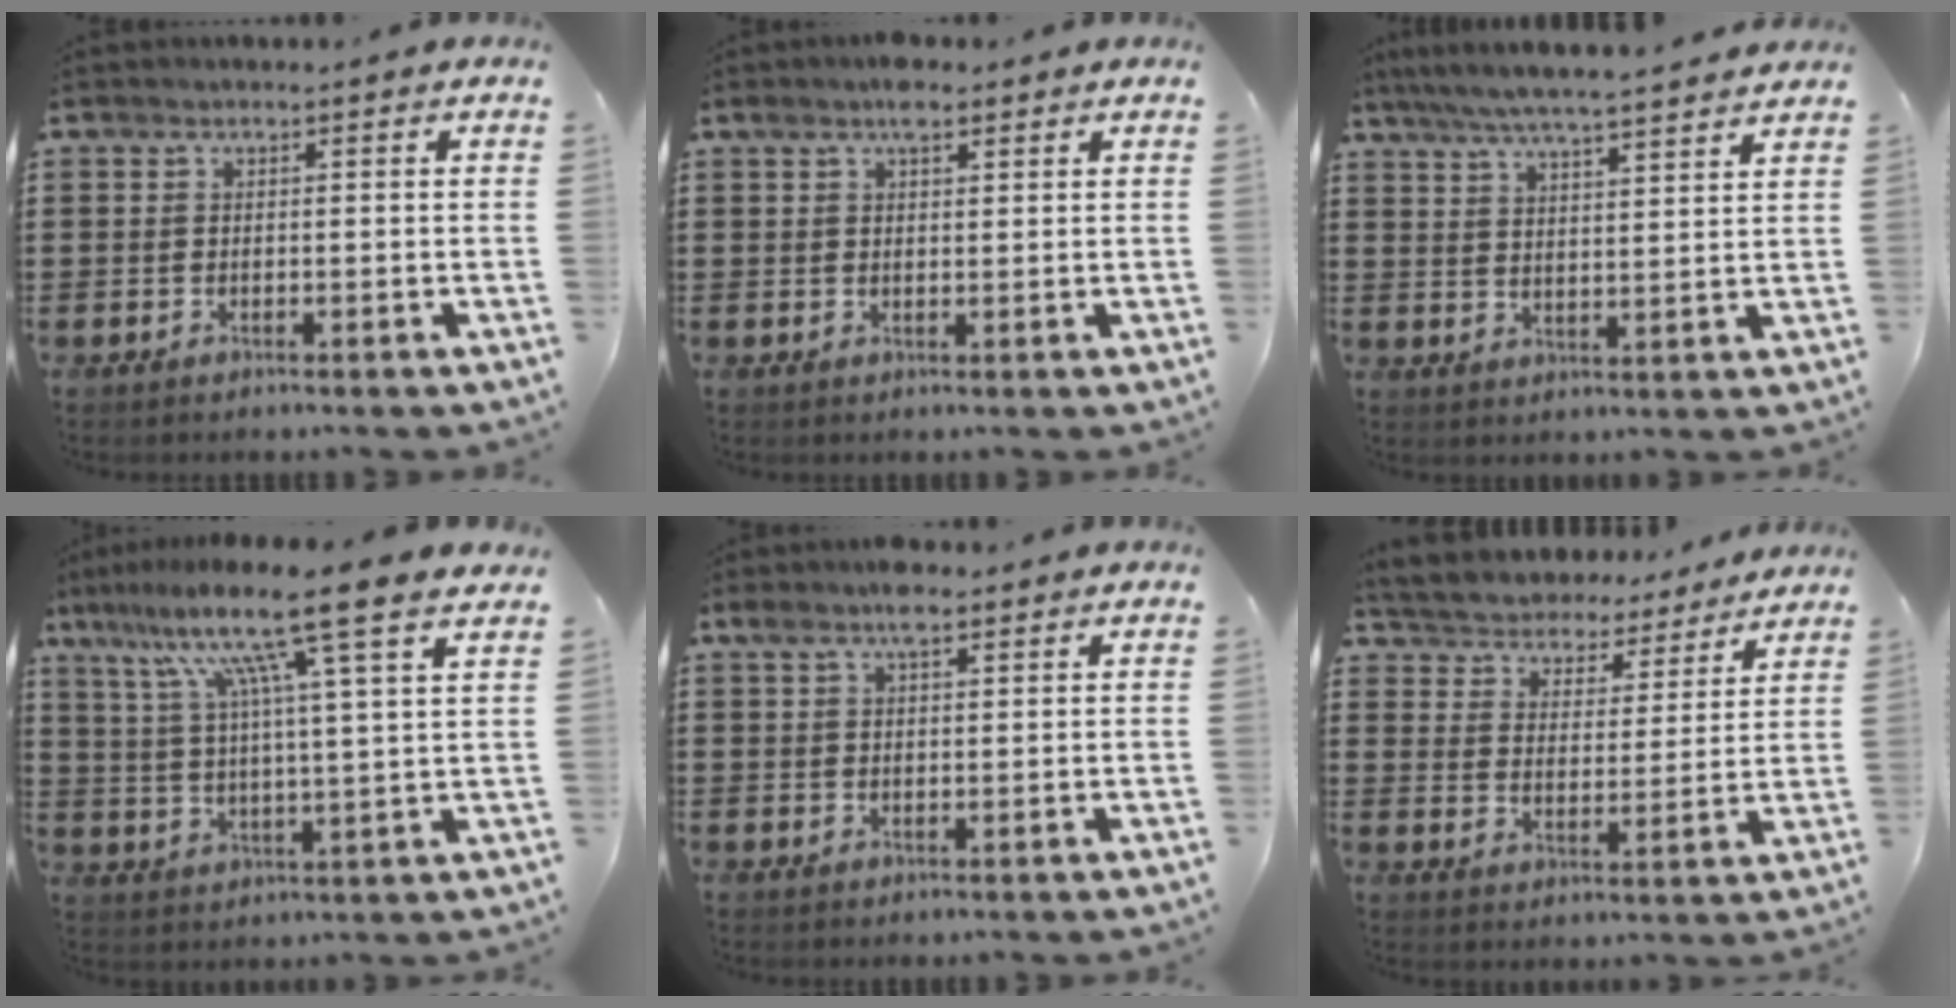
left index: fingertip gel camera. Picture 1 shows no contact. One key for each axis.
{"total": 3.4, "fx": 2.4, "fy": 1.2, "fz": 2.2, "tx": -0.039, "ty": 0.002, "tz": 0.041}
{"total": 5.6, "fx": 5.1, "fy": -0.1, "fz": 2.1, "tx": -0.059, "ty": -0.026, "tz": 0.089}
{"total": 12.7, "fx": 9.0, "fy": -0.1, "fz": 8.9, "tx": -0.185, "ty": -0.034, "tz": 0.141}
{"total": 4.1, "fx": 2.8, "fy": 1.3, "fz": 2.7, "tx": -0.050, "ty": 0.003, "tz": 0.048}
{"total": 4.5, "fx": 4.5, "fy": 0.3, "fz": -0.7, "tx": -0.015, "ty": -0.036, "tz": 0.072}